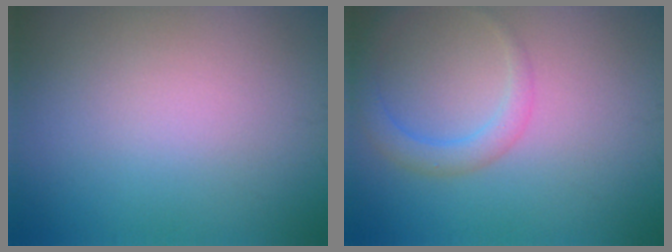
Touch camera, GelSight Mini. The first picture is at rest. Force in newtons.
{"total": 2.4, "press": 2.4, "slide": 0.1}